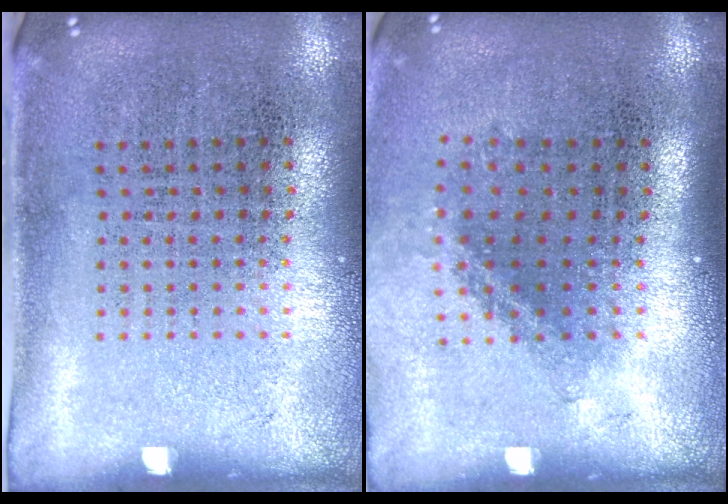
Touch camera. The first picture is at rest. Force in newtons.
{"total": 1.4, "press": 1.0, "slide": 1.0}